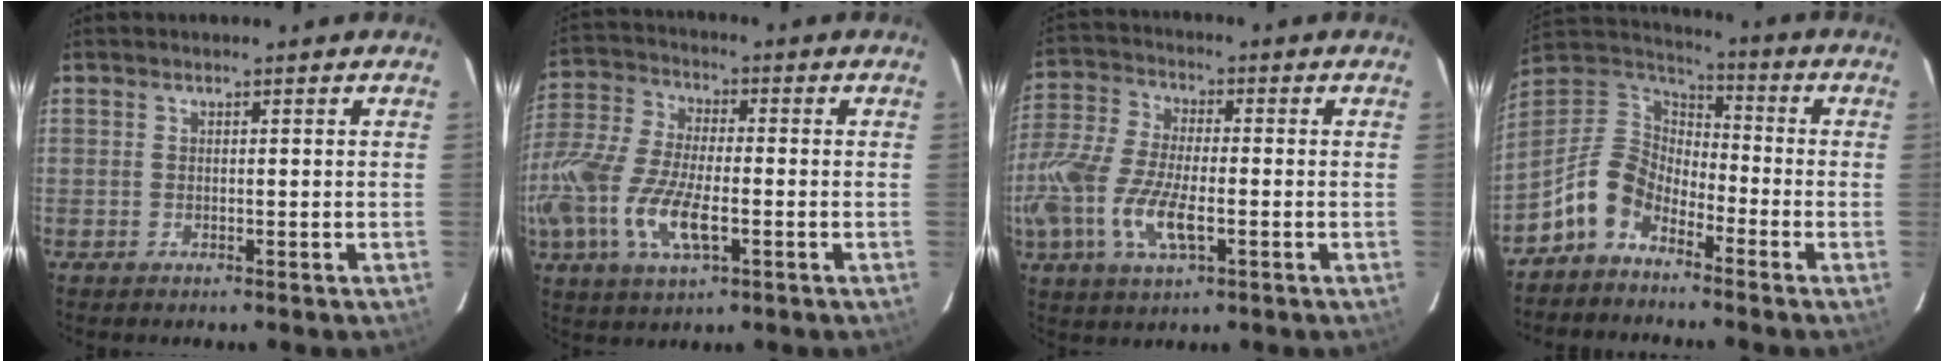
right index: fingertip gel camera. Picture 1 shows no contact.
{"total": 17.8, "force": [-5.5, 7.5, 15.2], "torque": [-0.336, -0.023, -0.110]}
{"total": 15.8, "force": [-4.7, 6.6, 13.5], "torque": [-0.302, -0.016, -0.095]}
{"total": 10.9, "force": [-7.0, 6.7, 5.0], "torque": [-0.117, 0.029, -0.146]}